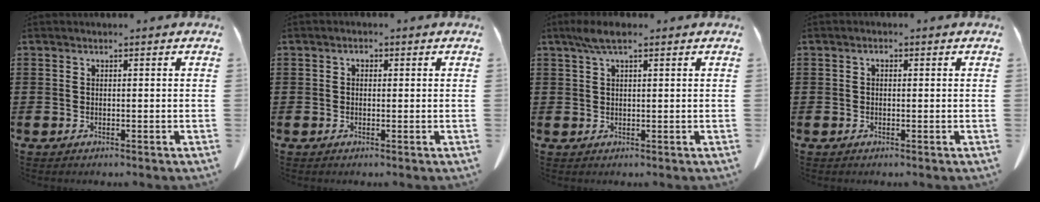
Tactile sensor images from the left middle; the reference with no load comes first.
{"total": 0.9, "force": [0.0, 0.6, 0.7], "torque": [-0.016, 0.002, 0.001]}
{"total": 3.2, "force": [1.8, 0.9, 2.5], "torque": [-0.053, 0.003, 0.034]}
{"total": 0.9, "force": [-0.1, 0.4, 0.8], "torque": [-0.017, 0.000, 0.000]}